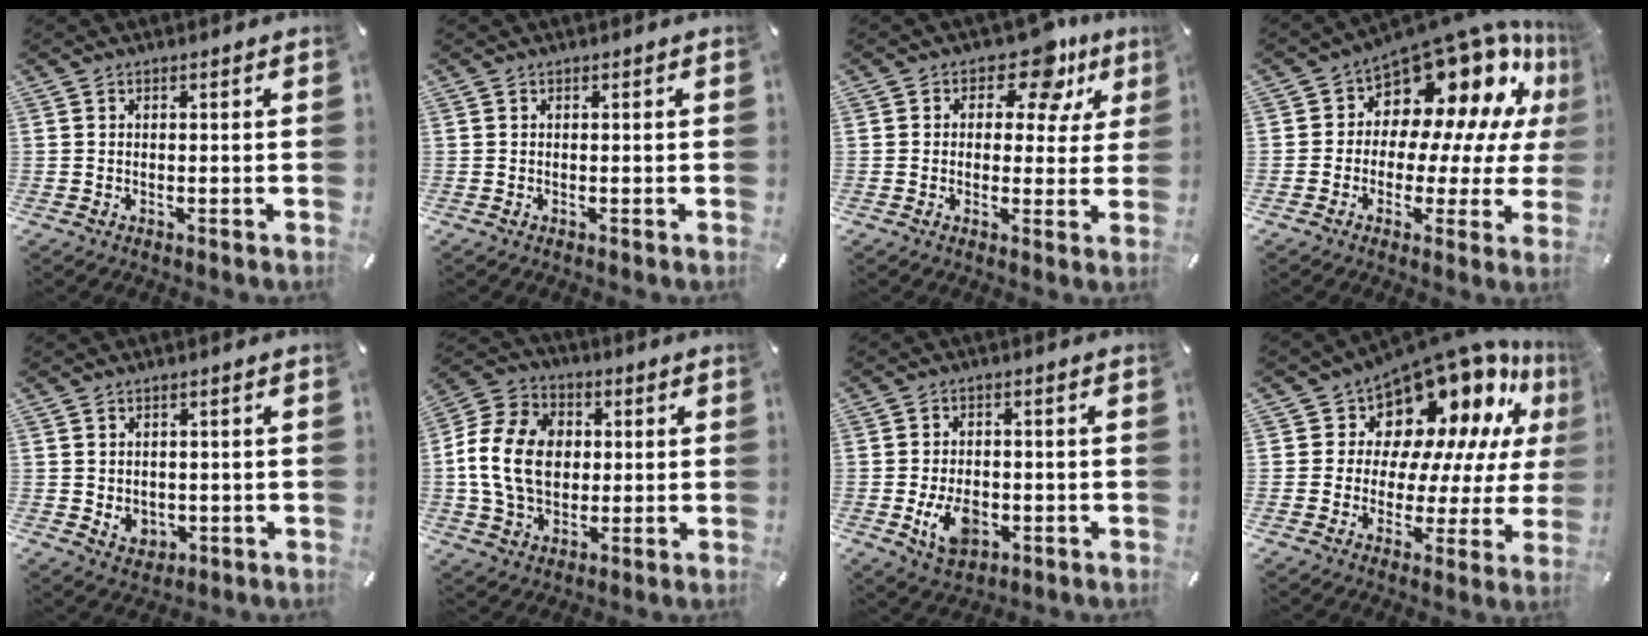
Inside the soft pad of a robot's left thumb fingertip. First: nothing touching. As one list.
[{"total": 0.0}, {"total": 10.7, "force": [6.0, 5.9, 6.6], "torque": [-0.083, -0.035, 0.101]}, {"total": 14.9, "force": [10.1, 8.5, 7.0], "torque": [-0.117, -0.094, 0.176]}, {"total": 3.8, "force": [-0.2, 3.5, 1.6], "torque": [-0.020, -0.004, -0.005]}, {"total": 15.3, "force": [0.1, 12.1, 9.4], "torque": [-0.211, 0.017, 0.000]}, {"total": 8.3, "force": [-2.2, 5.6, 5.7], "torque": [-0.106, 0.000, -0.040]}, {"total": 15.1, "force": [11.8, 8.0, 4.9], "torque": [-0.080, -0.116, 0.200]}]